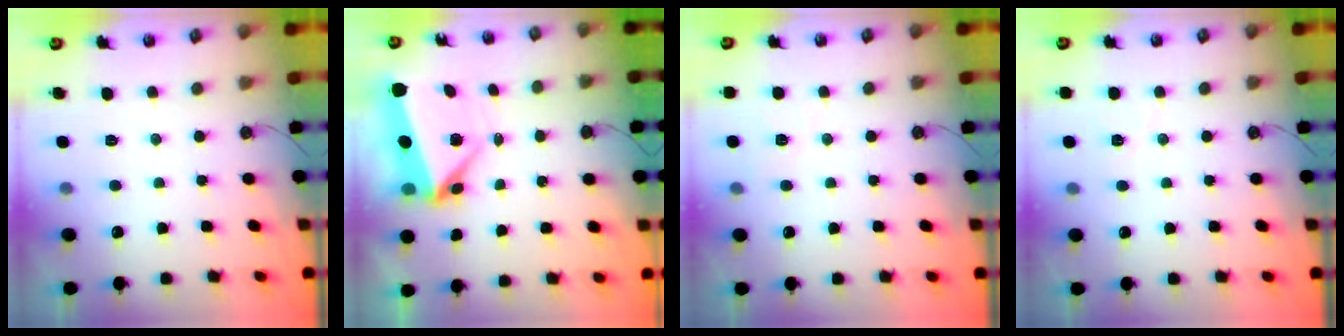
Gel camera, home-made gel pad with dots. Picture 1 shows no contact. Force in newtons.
{"total": 6.2, "press": 5.9, "slide": 1.6}
{"total": 4.0, "press": 3.7, "slide": 1.6}
{"total": 5.0, "press": 4.2, "slide": 2.6}